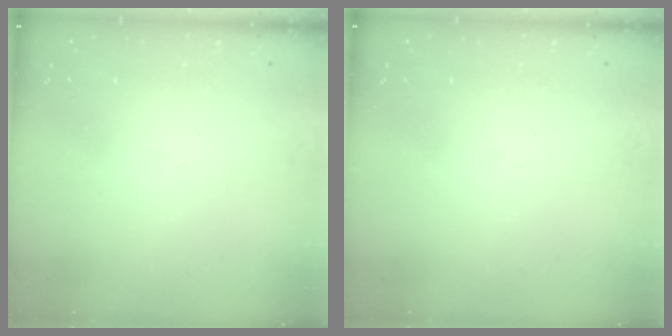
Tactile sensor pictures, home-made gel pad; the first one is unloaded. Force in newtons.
{"total": 0.0}